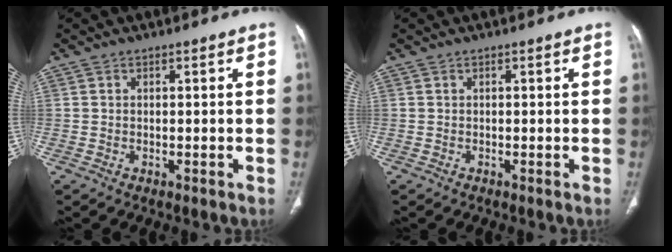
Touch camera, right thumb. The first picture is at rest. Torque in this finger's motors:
{"motor_torque": [0.00, 0.00, 0.00, 0.00, 0.00]}